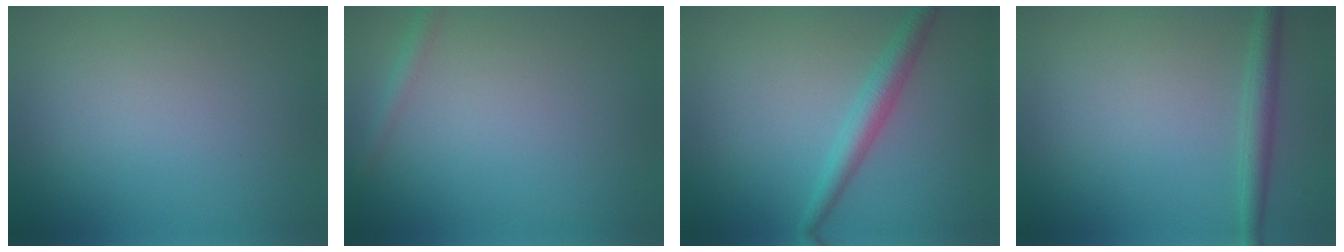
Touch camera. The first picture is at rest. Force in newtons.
{"total": 1.3, "press": 1.2, "slide": 0.1}
{"total": 2.6, "press": 2.6, "slide": 0.0}
{"total": 2.2, "press": 2.2, "slide": 0.1}